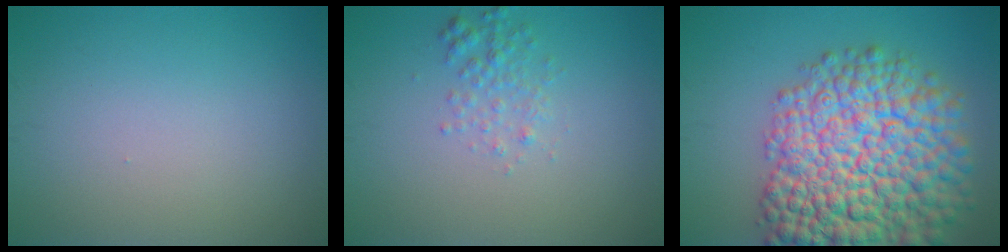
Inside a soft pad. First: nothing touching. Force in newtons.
{"total": 1.8, "press": 1.8, "slide": 0.1}
{"total": 15.2, "press": 15.2, "slide": 0.7}